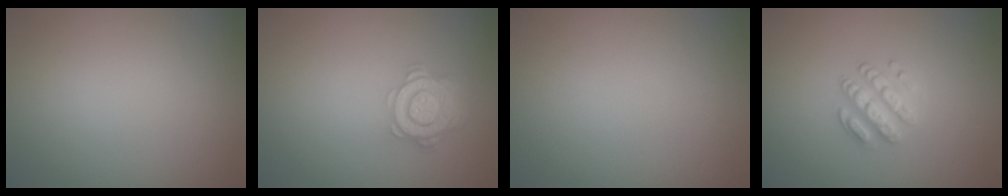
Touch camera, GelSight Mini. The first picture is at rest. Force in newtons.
{"total": 4.6, "press": 3.6, "slide": 2.9}
{"total": 0.0}
{"total": 3.0, "press": 2.6, "slide": 1.5}